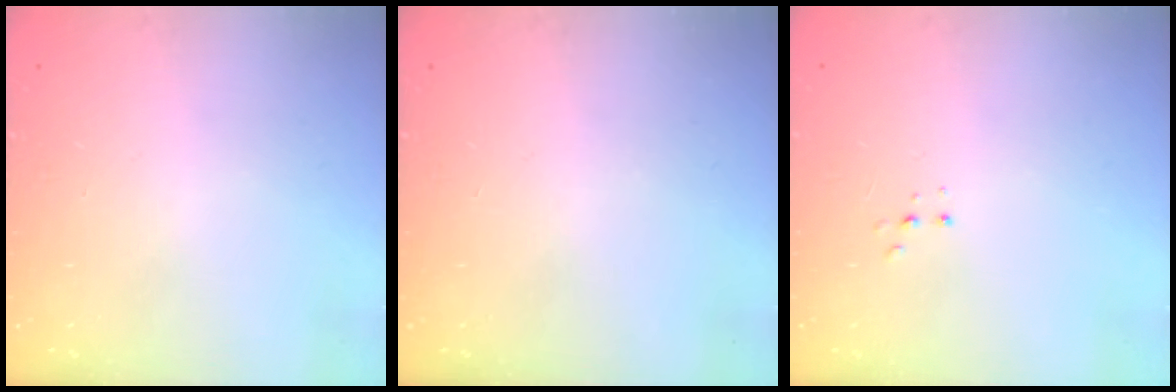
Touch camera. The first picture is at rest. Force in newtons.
{"total": 0.0}
{"total": 2.7, "press": 2.7, "slide": 0.5}